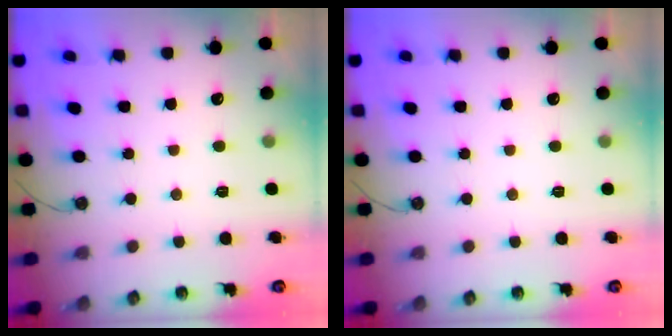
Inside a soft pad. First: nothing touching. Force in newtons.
{"total": 0.0}